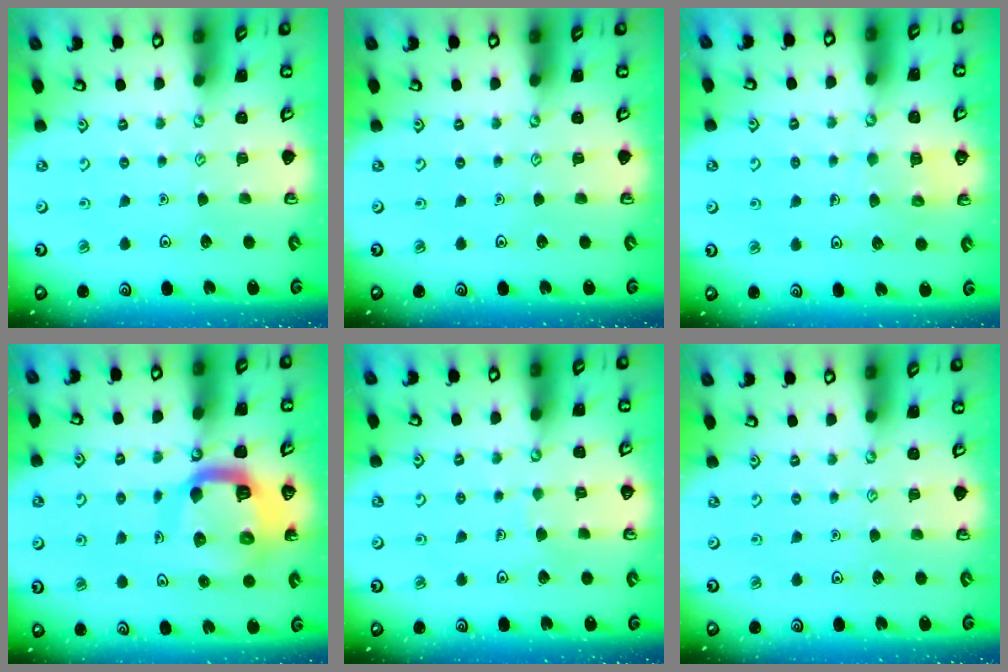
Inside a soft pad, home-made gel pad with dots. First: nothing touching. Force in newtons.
{"total": 0.0}
{"total": 4.4, "press": 4.4, "slide": 0.4}
{"total": 14.2, "press": 14.1, "slide": 1.7}
{"total": 2.2, "press": 2.2, "slide": 0.1}
{"total": 0.0}